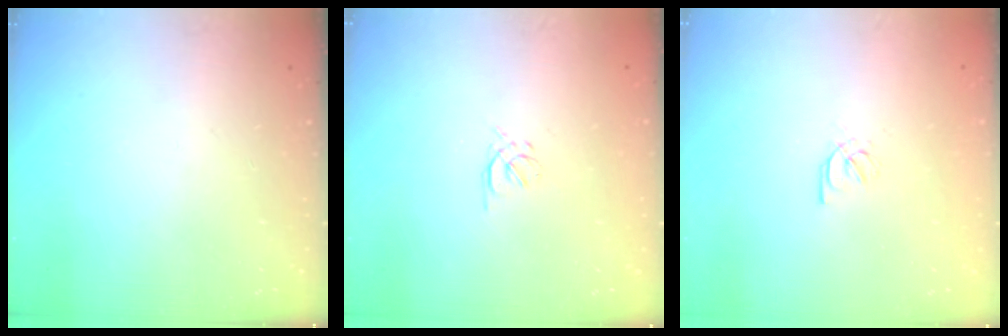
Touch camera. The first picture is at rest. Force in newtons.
{"total": 1.6, "press": 1.5, "slide": 0.5}
{"total": 2.2, "press": 2.2, "slide": 0.0}